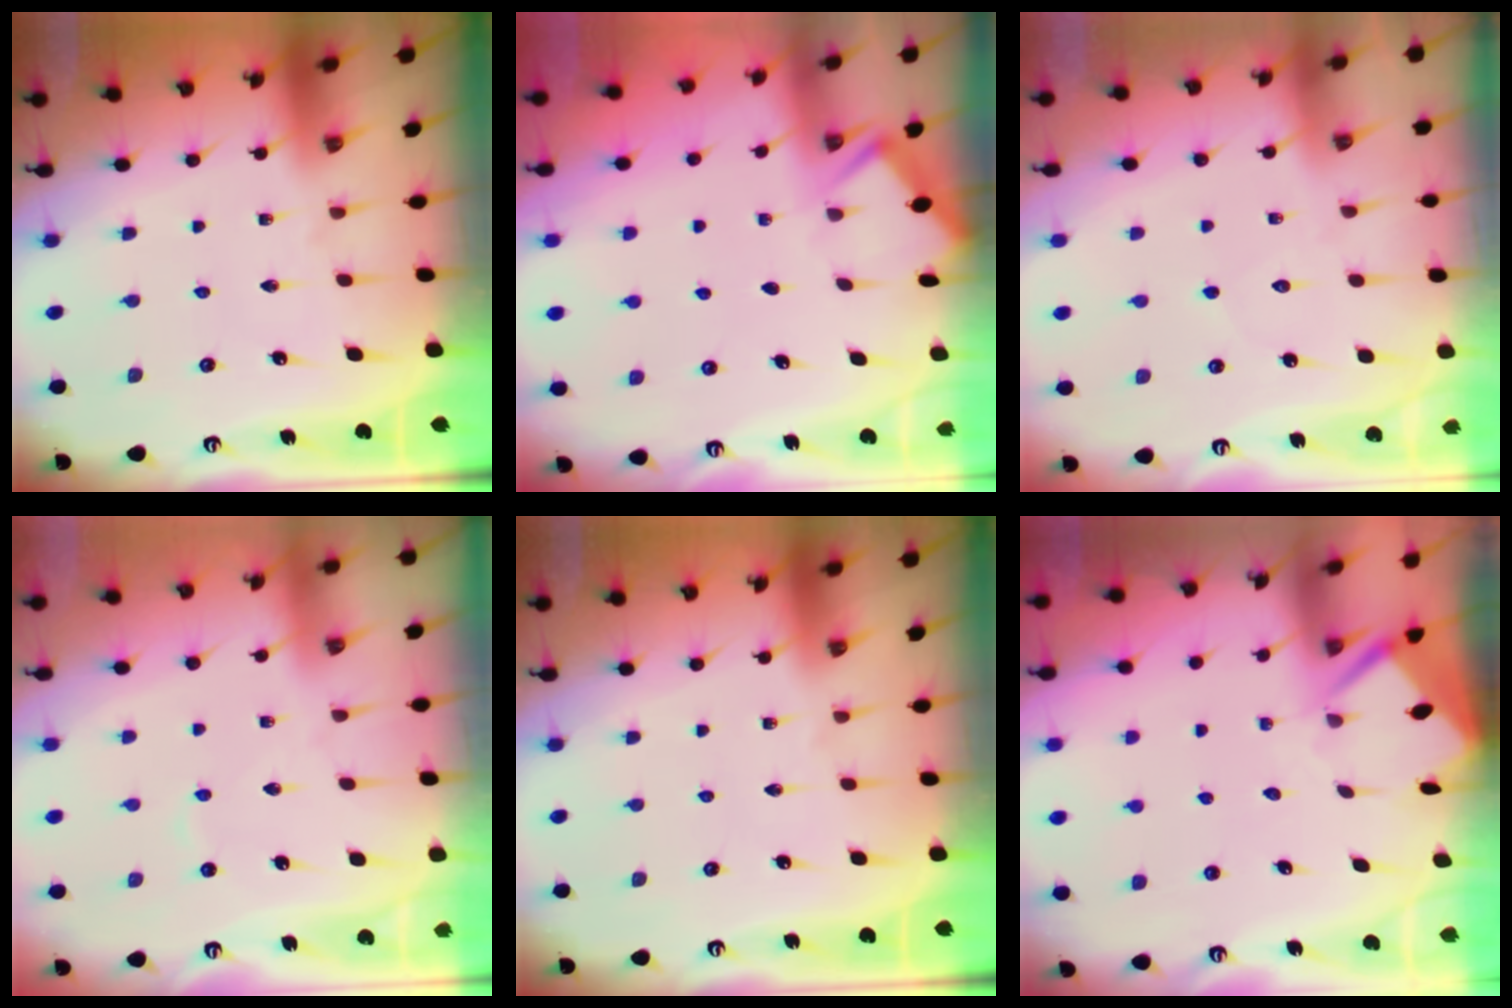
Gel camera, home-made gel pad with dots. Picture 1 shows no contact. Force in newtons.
{"total": 2.0, "press": 2.0, "slide": 0.3}
{"total": 3.3, "press": 3.3, "slide": 0.3}
{"total": 2.7, "press": 2.7, "slide": 0.4}
{"total": 0.0}
{"total": 3.0, "press": 3.0, "slide": 0.3}